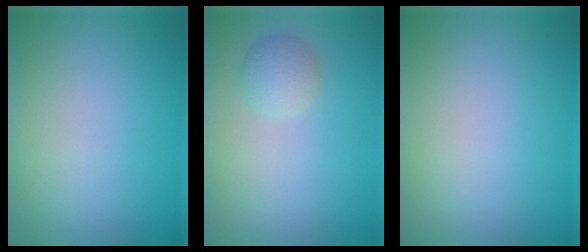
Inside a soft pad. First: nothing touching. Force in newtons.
{"total": 1.8, "press": 1.8, "slide": 0.1}
{"total": 0.0}